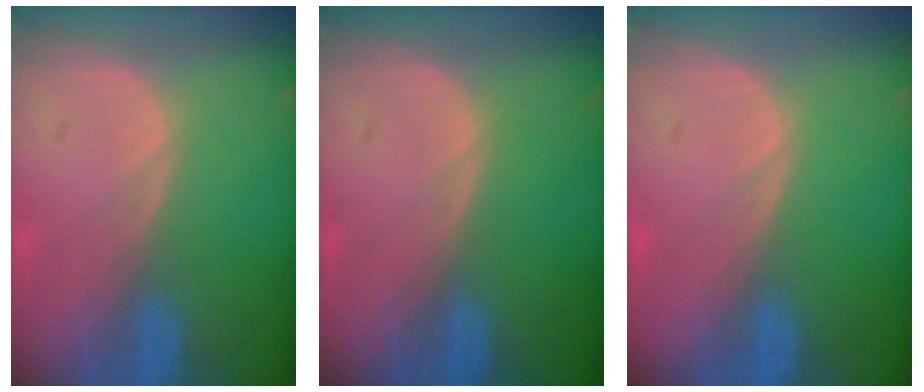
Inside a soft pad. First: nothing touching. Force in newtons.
{"total": 0.0}
{"total": 0.0}